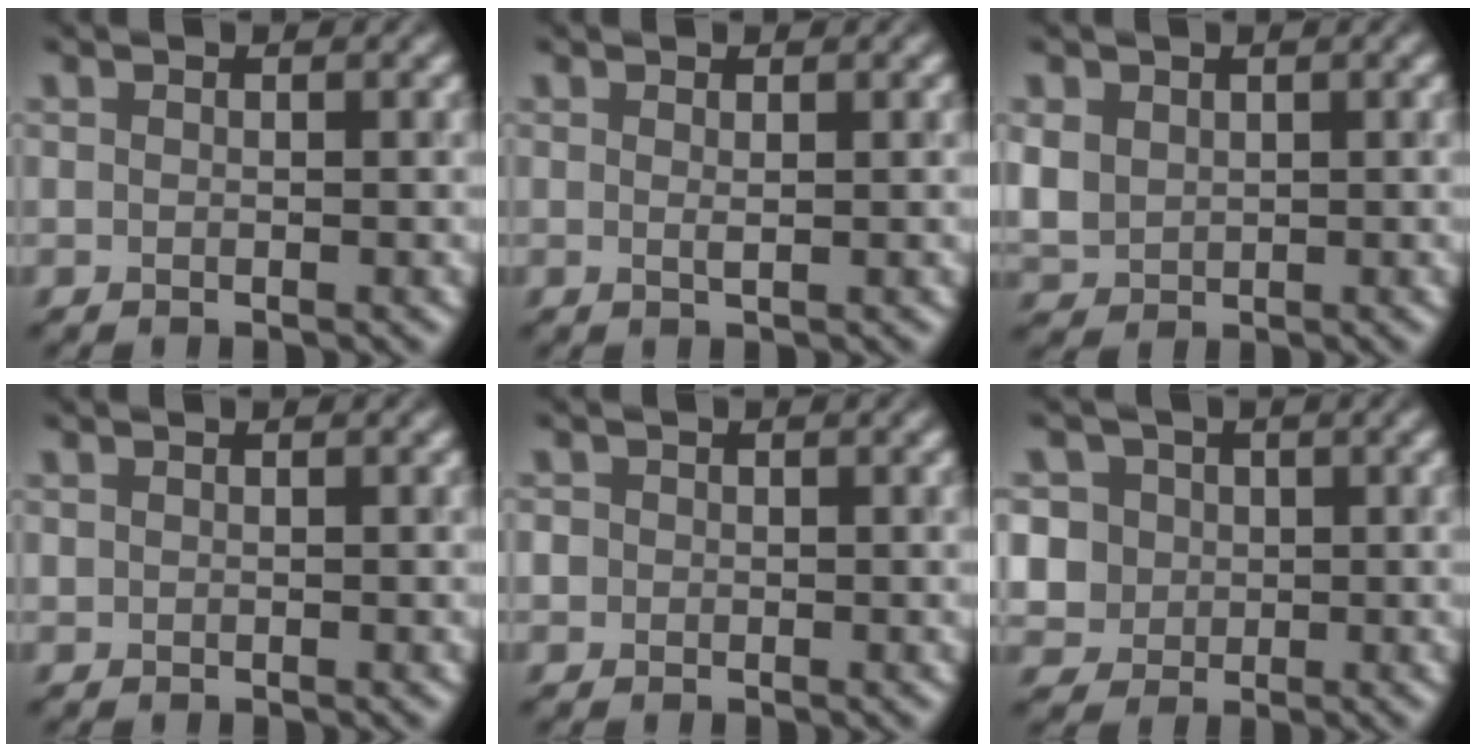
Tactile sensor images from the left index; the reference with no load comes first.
{"total": 0.6, "force": [0.3, 0.1, 0.6], "torque": [-0.010, -0.002, 0.004]}
{"total": 2.5, "force": [0.8, 2.1, 1.1], "torque": [-0.034, -0.002, 0.019]}
{"total": 0.0}
{"total": 1.2, "force": [0.0, 1.1, 0.3], "torque": [0.004, -0.002, -0.002]}
{"total": 6.4, "force": [2.0, 5.6, 2.4], "torque": [-0.047, 0.021, 0.014]}